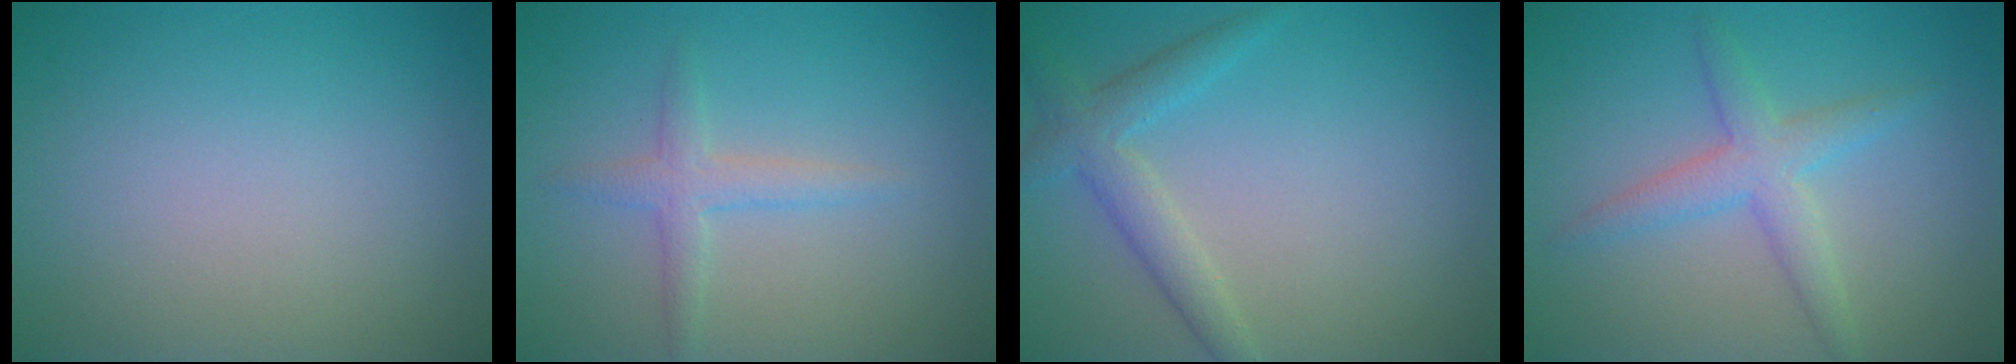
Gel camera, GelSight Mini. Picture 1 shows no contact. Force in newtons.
{"total": 2.1, "press": 2.1, "slide": 0.1}
{"total": 3.0, "press": 3.0, "slide": 0.3}
{"total": 3.2, "press": 3.2, "slide": 0.0}